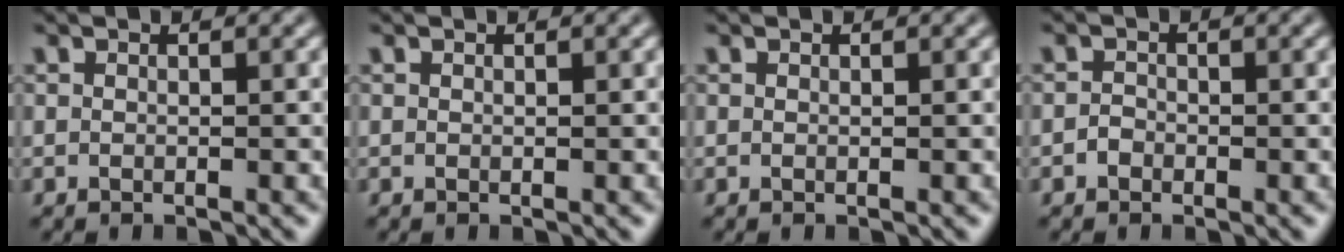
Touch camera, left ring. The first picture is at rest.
{"total": 0.0}
{"total": 0.0}
{"total": 0.9, "force": [-0.4, 0.7, 0.2], "torque": [-0.004, 0.000, -0.010]}